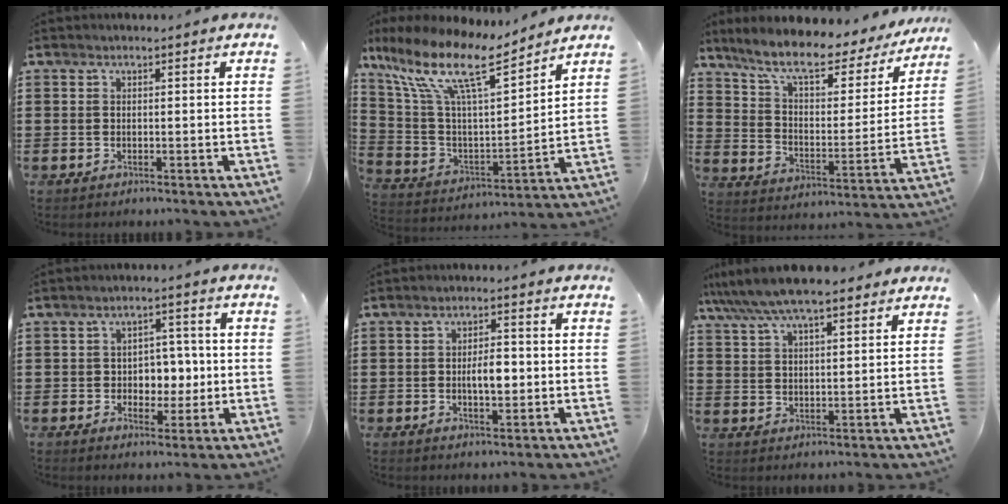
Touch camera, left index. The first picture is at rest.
{"total": 13.9, "force": [9.2, 3.6, 9.8], "torque": [-0.230, -0.051, 0.151]}
{"total": 9.4, "force": [7.4, 1.8, 5.4], "torque": [-0.125, -0.045, 0.122]}
{"total": 5.0, "force": [0.0, 4.1, 2.7], "torque": [-0.051, 0.007, -0.008]}
{"total": 4.3, "force": [-0.3, 1.8, 3.9], "torque": [-0.063, 0.002, -0.010]}
{"total": 8.5, "force": [7.1, 1.8, 4.3], "torque": [-0.104, -0.012, 0.130]}